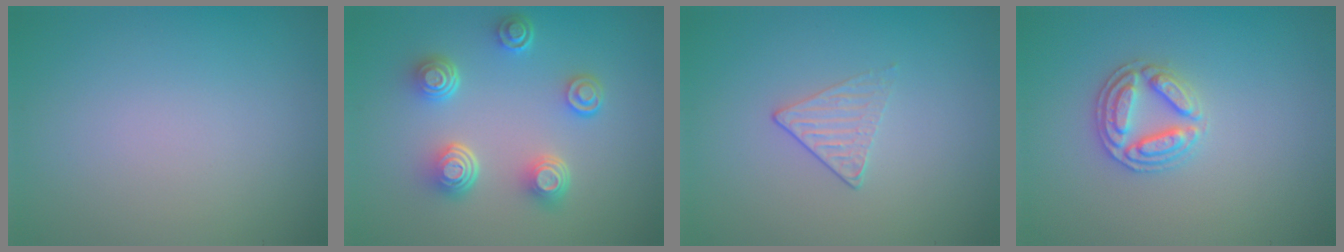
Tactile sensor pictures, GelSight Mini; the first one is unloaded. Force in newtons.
{"total": 4.7, "press": 3.4, "slide": 3.2}
{"total": 1.3, "press": 0.9, "slide": 0.9}
{"total": 2.8, "press": 2.8, "slide": 0.3}